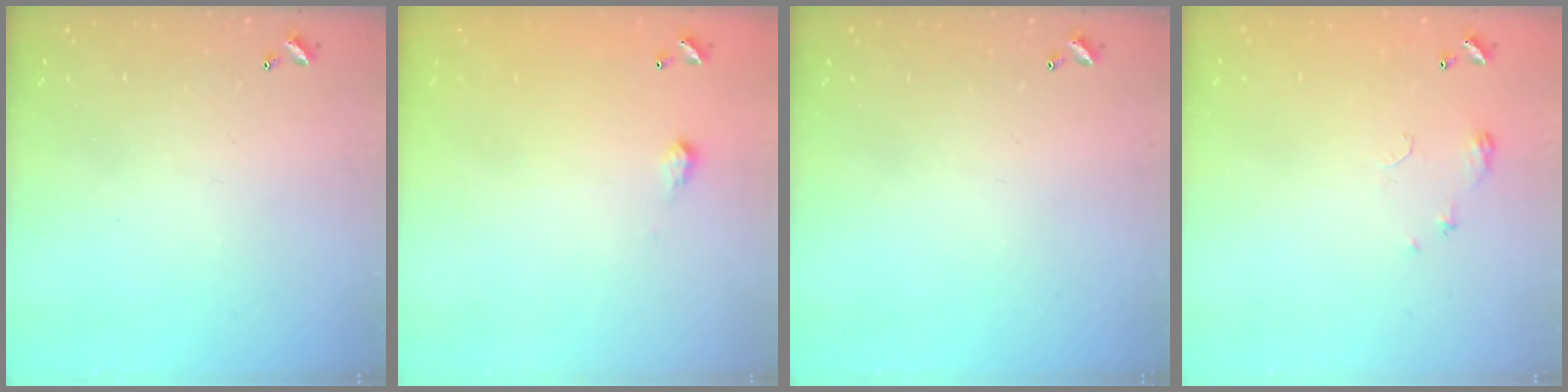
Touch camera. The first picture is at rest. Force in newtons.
{"total": 2.0, "press": 2.0, "slide": 0.3}
{"total": 0.0}
{"total": 4.5, "press": 4.5, "slide": 0.6}